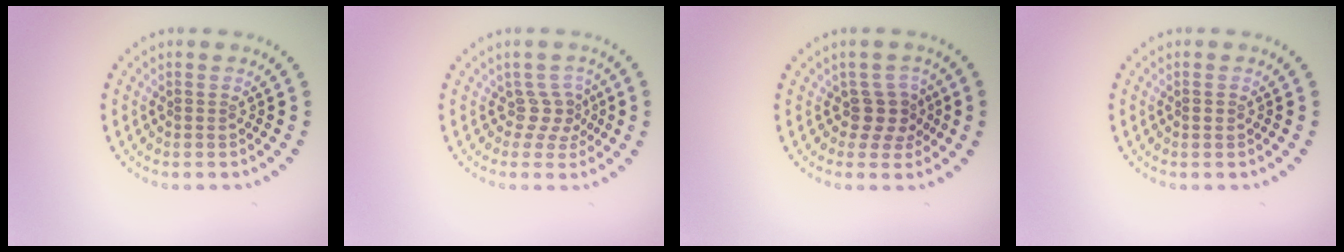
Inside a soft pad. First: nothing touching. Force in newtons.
{"total": 2.1, "press": 1.4, "slide": 1.5}
{"total": 2.3, "press": 1.9, "slide": 1.3}
{"total": 0.9, "press": 0.9, "slide": 0.0}